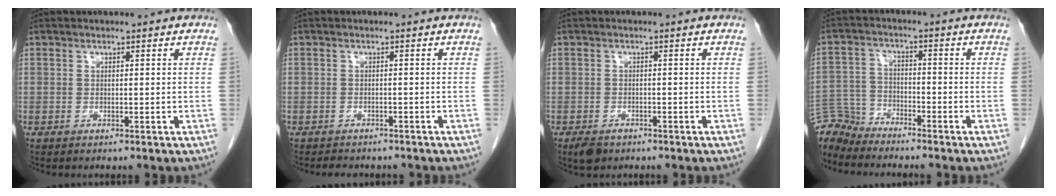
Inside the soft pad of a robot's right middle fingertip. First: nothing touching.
{"total": 4.2, "force": [-3.7, 1.6, 1.3], "torque": [-0.025, -0.005, -0.043]}
{"total": 2.8, "force": [-1.9, 1.6, 1.2], "torque": [-0.023, -0.002, -0.026]}
{"total": 6.0, "force": [-5.9, 0.7, -0.8], "torque": [0.011, 0.003, -0.115]}